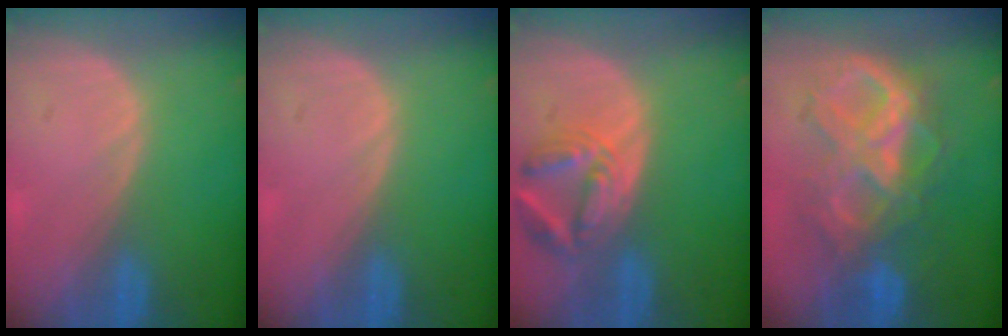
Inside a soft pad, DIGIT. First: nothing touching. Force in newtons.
{"total": 0.0}
{"total": 7.0, "press": 6.4, "slide": 2.8}
{"total": 10.1, "press": 10.0, "slide": 1.2}